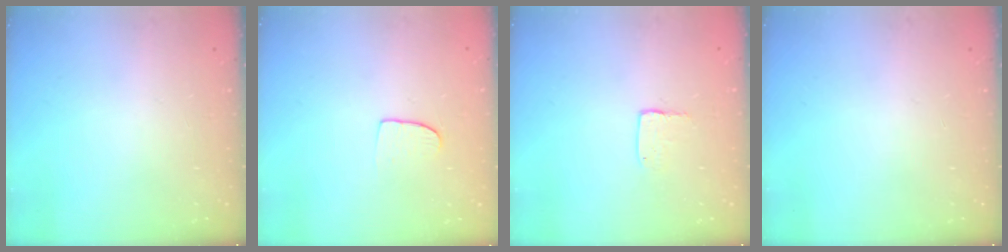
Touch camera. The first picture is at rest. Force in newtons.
{"total": 6.4, "press": 6.3, "slide": 0.4}
{"total": 3.4, "press": 3.4, "slide": 0.2}
{"total": 0.0}